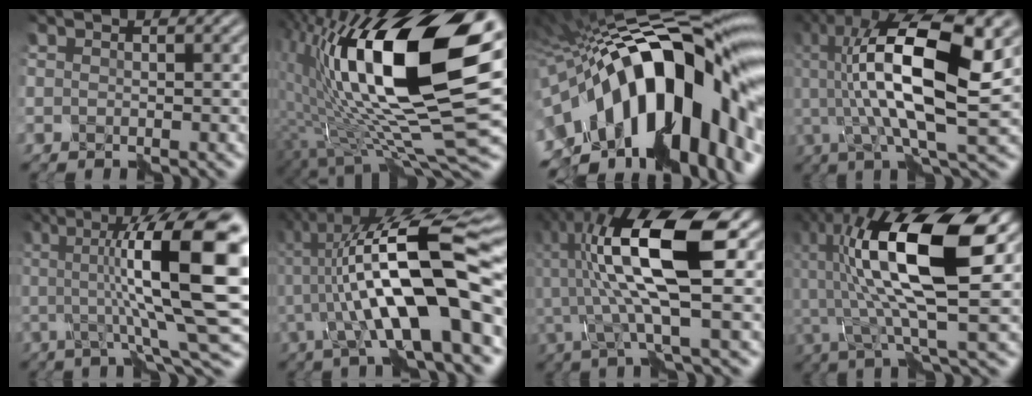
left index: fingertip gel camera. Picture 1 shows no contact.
{"total": 17.8, "force": [4.4, 6.2, 16.1], "torque": [-0.279, 0.007, 0.068]}
{"total": 20.1, "force": [-2.7, 10.7, 16.8], "torque": [-0.273, 0.011, -0.052]}
{"total": 13.5, "force": [2.8, 3.4, 12.7], "torque": [-0.220, 0.015, 0.047]}
{"total": 13.9, "force": [2.4, 2.9, 13.4], "torque": [-0.177, 0.012, 0.038]}
{"total": 14.7, "force": [0.4, 3.5, 14.3], "torque": [-0.229, 0.037, 0.003]}
{"total": 11.0, "force": [1.5, 2.9, 10.5], "torque": [-0.203, 0.018, 0.022]}
{"total": 13.3, "force": [2.7, 4.1, 12.4], "torque": [-0.234, 0.009, 0.045]}